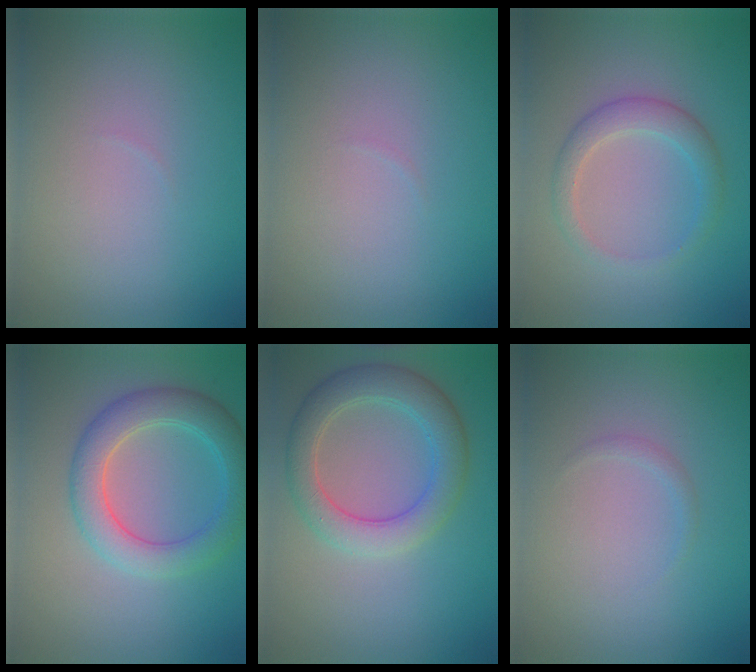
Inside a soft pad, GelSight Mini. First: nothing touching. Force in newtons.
{"total": 0.0}
{"total": 2.6, "press": 2.6, "slide": 0.2}
{"total": 4.8, "press": 4.8, "slide": 0.3}
{"total": 4.6, "press": 4.6, "slide": 0.1}
{"total": 0.6, "press": 0.6, "slide": 0.1}